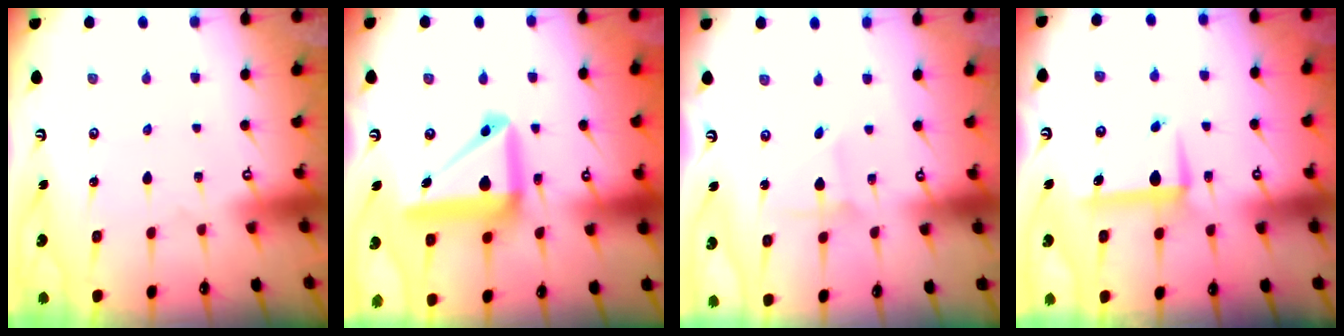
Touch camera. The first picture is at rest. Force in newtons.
{"total": 16.0, "press": 15.9, "slide": 2.4}
{"total": 2.2, "press": 2.2, "slide": 0.1}
{"total": 7.3, "press": 7.3, "slide": 1.0}